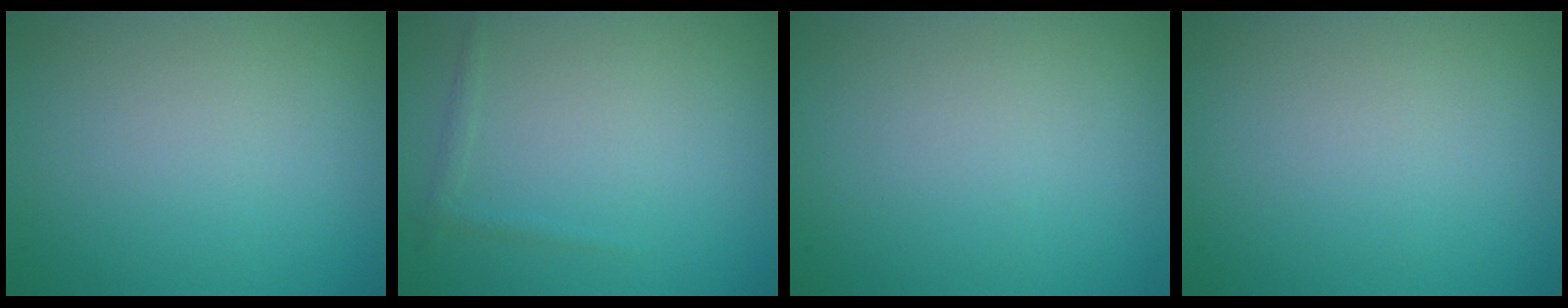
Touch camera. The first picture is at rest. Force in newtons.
{"total": 0.7, "press": 0.7, "slide": 0.0}
{"total": 0.0}
{"total": 0.0}